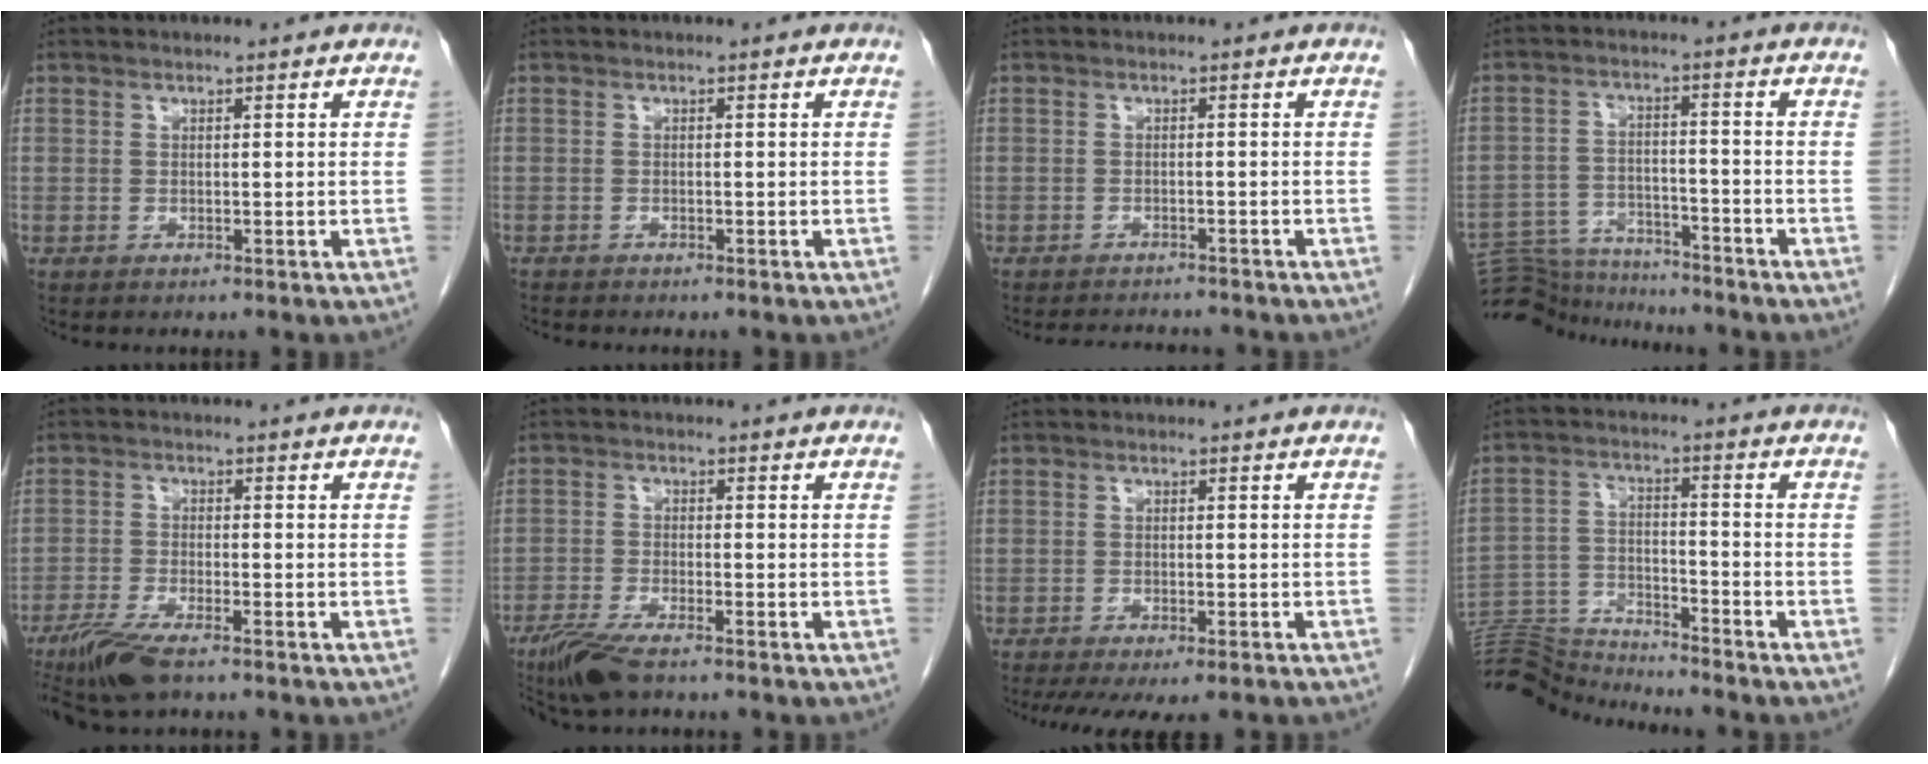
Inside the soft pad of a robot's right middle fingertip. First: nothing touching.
{"total": 1.0, "force": [-0.9, 0.1, 0.2], "torque": [-0.005, -0.002, -0.015]}
{"total": 5.3, "force": [-5.1, 0.8, 1.0], "torque": [-0.015, -0.006, -0.070]}
{"total": 11.5, "force": [-11.3, 1.8, 1.3], "torque": [-0.019, 0.016, -0.179]}
{"total": 6.9, "force": [-5.1, 1.0, 4.6], "torque": [-0.088, -0.018, -0.093]}
{"total": 6.3, "force": [-4.8, 0.9, 4.0], "torque": [-0.080, -0.016, -0.088]}
{"total": 9.4, "force": [-7.5, 2.5, 5.2], "torque": [-0.081, -0.012, -0.104]}
{"total": 10.7, "force": [-10.7, -1.0, -0.2], "torque": [0.005, 0.017, -0.198]}